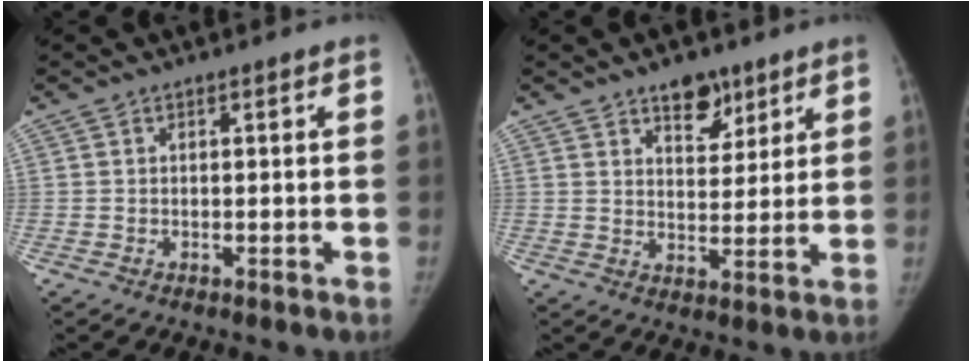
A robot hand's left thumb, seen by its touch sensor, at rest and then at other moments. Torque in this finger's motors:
{"motor_torque": [0.53, -0.42, 0.54, -0.18, 0.00]}